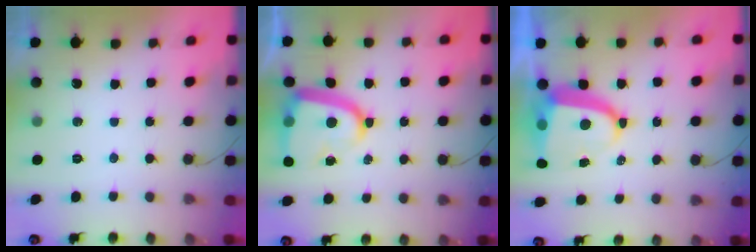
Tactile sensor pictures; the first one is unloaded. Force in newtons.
{"total": 14.0, "press": 13.9, "slide": 1.5}
{"total": 8.8, "press": 8.7, "slide": 1.5}